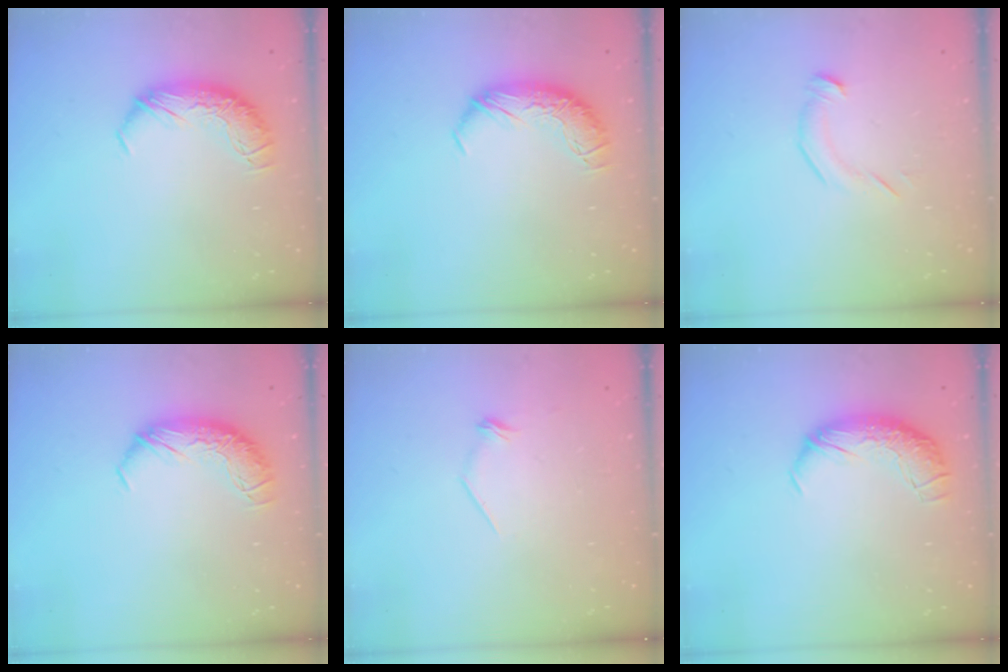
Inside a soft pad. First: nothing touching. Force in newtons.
{"total": 0.0}
{"total": 4.8, "press": 4.7, "slide": 0.5}
{"total": 0.0}
{"total": 8.1, "press": 8.1, "slide": 0.5}
{"total": 2.3, "press": 1.0, "slide": 2.1}